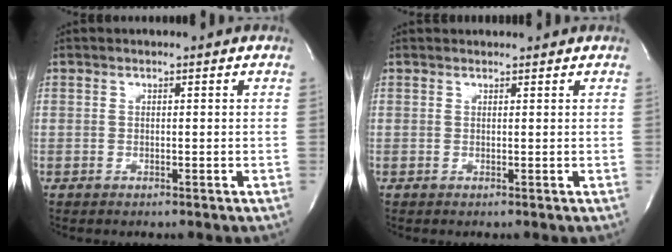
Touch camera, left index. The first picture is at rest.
{"total": 1.9, "force": [1.9, 0.3, 0.1], "torque": [-0.009, 0.017, 0.027]}